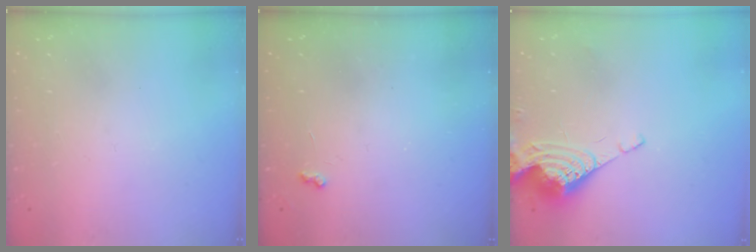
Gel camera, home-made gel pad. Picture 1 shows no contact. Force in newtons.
{"total": 3.0, "press": 3.0, "slide": 0.4}
{"total": 8.5, "press": 8.4, "slide": 1.1}